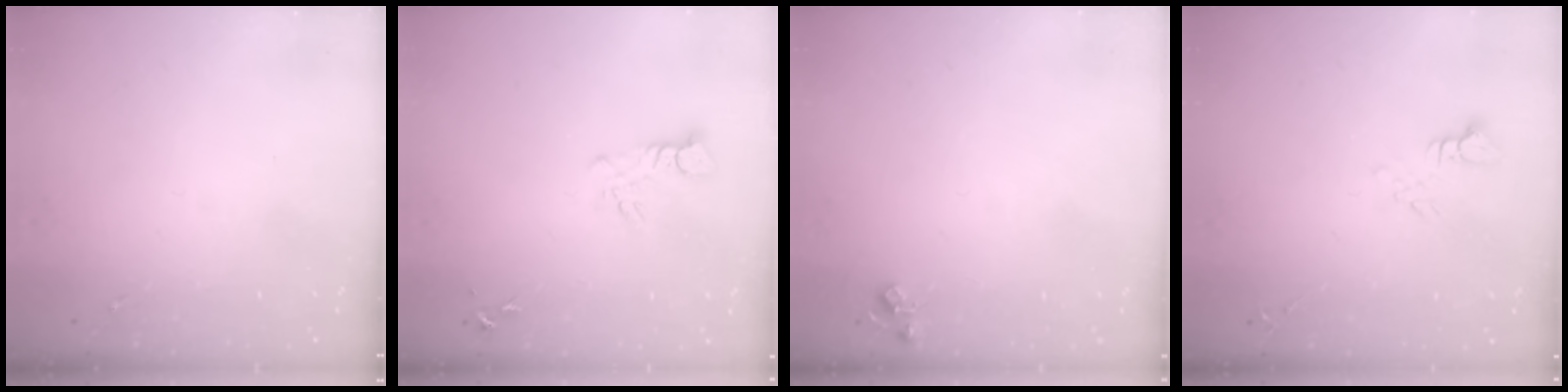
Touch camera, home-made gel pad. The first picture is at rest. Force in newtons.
{"total": 4.8, "press": 4.8, "slide": 0.5}
{"total": 5.1, "press": 5.1, "slide": 0.7}
{"total": 5.1, "press": 5.1, "slide": 0.4}